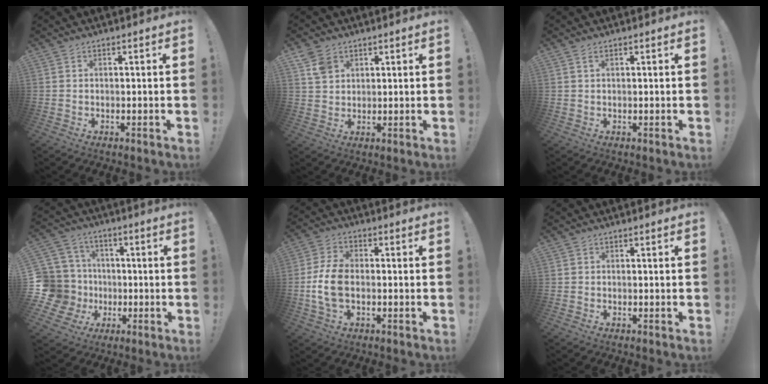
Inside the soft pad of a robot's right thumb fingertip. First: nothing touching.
{"total": 5.6, "force": [3.3, 3.8, 2.4], "torque": [-0.038, -0.010, 0.066]}
{"total": 1.3, "force": [0.5, 0.4, 1.1], "torque": [-0.032, 0.005, 0.010]}
{"total": 15.3, "force": [-1.4, 13.9, 6.3], "torque": [-0.135, 0.013, 0.000]}
{"total": 9.6, "force": [-1.3, 6.1, 7.3], "torque": [-0.146, 0.000, -0.019]}
{"total": 0.5, "force": [-0.2, 0.5, 0.0], "torque": [-0.007, 0.004, -0.001]}